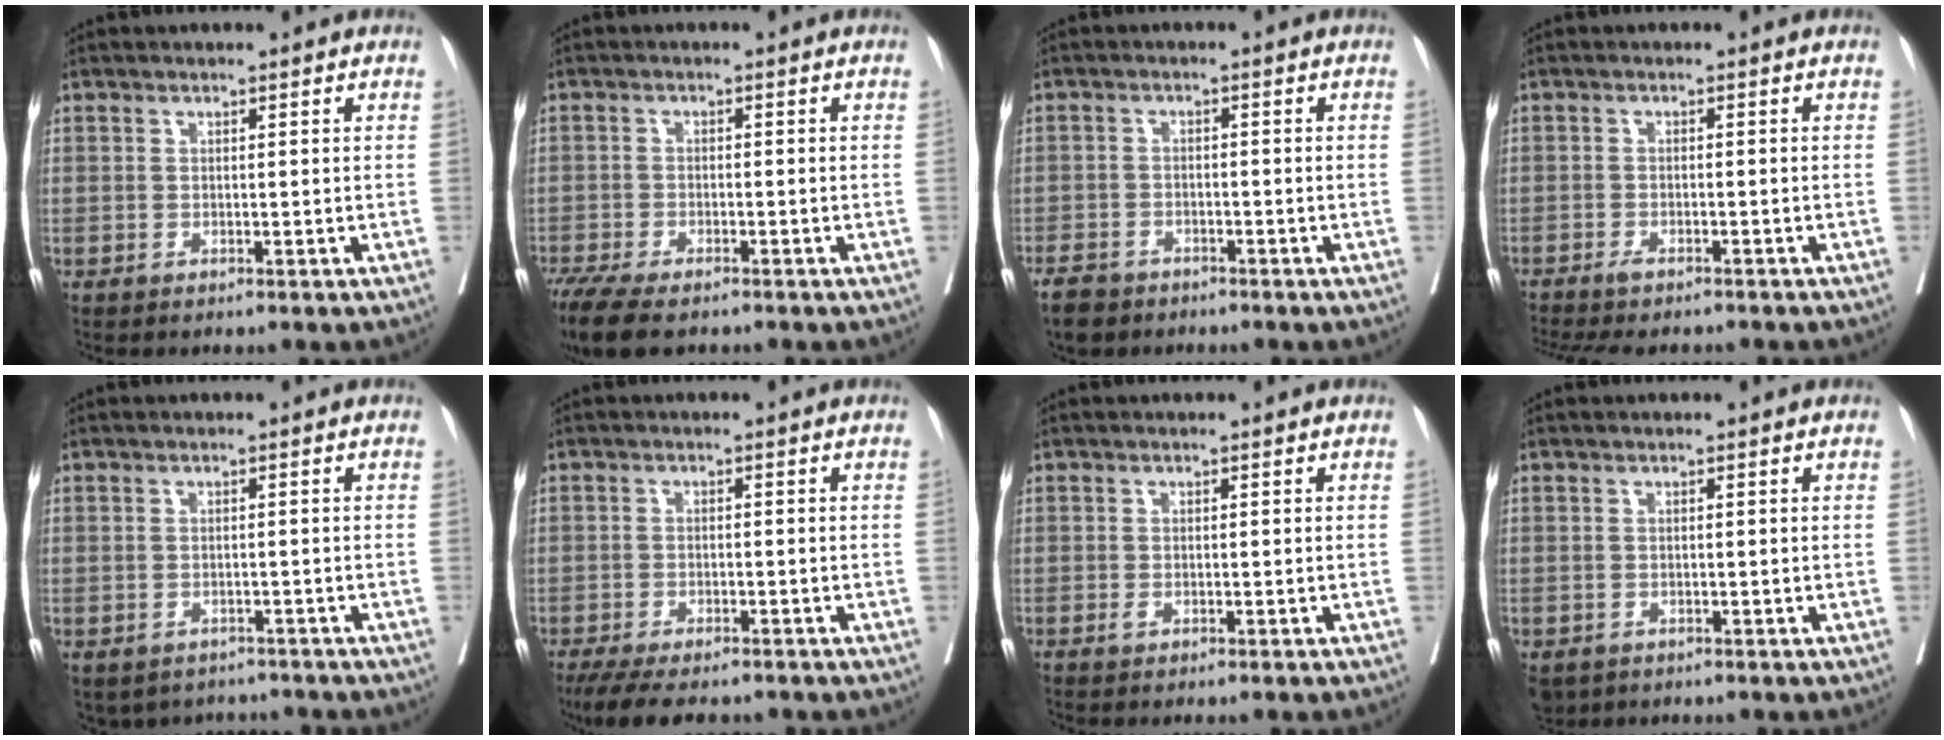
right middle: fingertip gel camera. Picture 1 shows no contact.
{"total": 8.7, "force": [-6.7, 2.6, 5.0], "torque": [-0.087, -0.017, -0.110]}
{"total": 4.6, "force": [-3.6, 2.5, 1.4], "torque": [-0.028, -0.001, -0.061]}
{"total": 4.9, "force": [-4.2, 0.9, 2.5], "torque": [-0.036, -0.009, -0.064]}
{"total": 6.3, "force": [-5.4, 3.1, 0.6], "torque": [-0.002, 0.015, -0.065]}
{"total": 9.3, "force": [-7.7, 2.5, 4.5], "torque": [-0.063, -0.011, -0.116]}
{"total": 0.6, "force": [-0.4, 0.3, 0.5], "torque": [-0.011, 0.000, -0.005]}
{"total": 3.4, "force": [-2.0, 2.5, 1.1], "torque": [-0.017, -0.004, -0.027]}